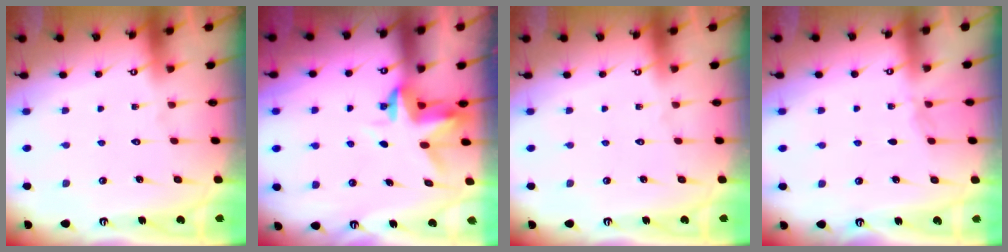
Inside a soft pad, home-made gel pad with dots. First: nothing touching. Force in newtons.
{"total": 3.6, "press": 3.6, "slide": 0.1}
{"total": 0.0}
{"total": 2.1, "press": 2.0, "slide": 0.4}